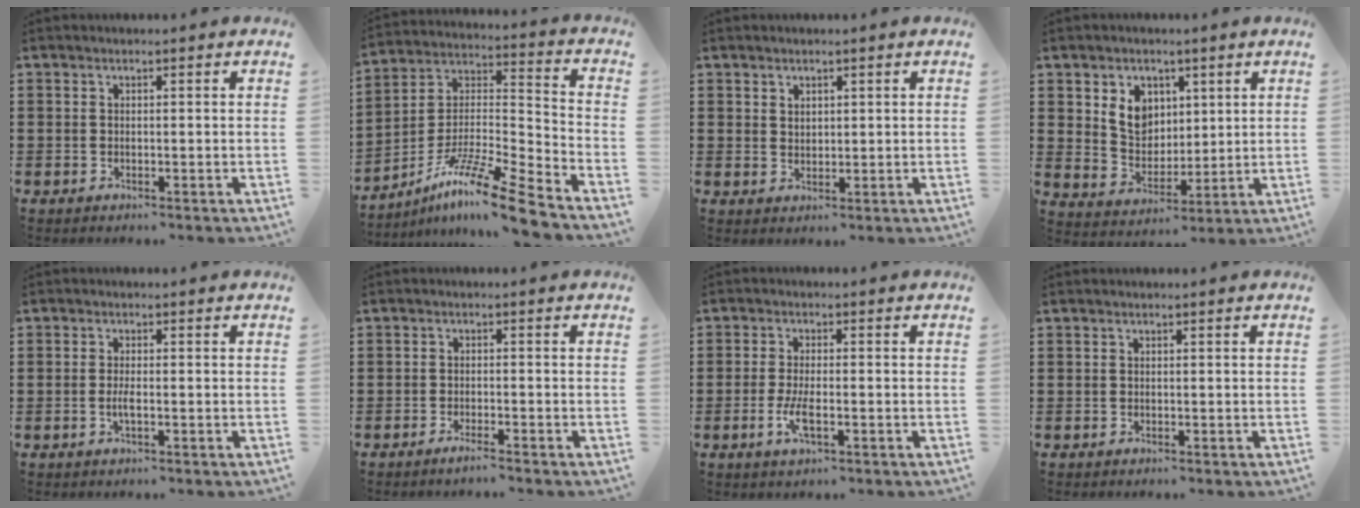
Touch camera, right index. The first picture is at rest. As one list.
[{"total": 12.7, "force": [-10.3, 0.2, 7.5], "torque": [-0.130, 0.015, -0.199]}, {"total": 1.8, "force": [1.4, 1.1, 0.3], "torque": [-0.007, 0.005, 0.027]}, {"total": 6.6, "force": [2.6, 5.5, 2.5], "torque": [-0.059, 0.012, 0.045]}, {"total": 1.7, "force": [-0.6, 0.4, 1.6], "torque": [-0.037, -0.002, -0.012]}, {"total": 1.7, "force": [-1.5, 0.0, 0.8], "torque": [-0.014, -0.002, -0.026]}, {"total": 3.9, "force": [-1.4, 0.9, 3.5], "torque": [-0.078, -0.004, -0.031]}, {"total": 0.0}]